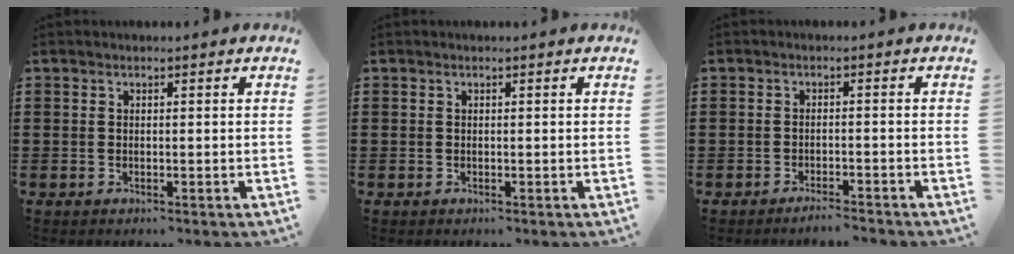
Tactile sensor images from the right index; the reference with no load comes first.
{"total": 0.0}
{"total": 2.0, "force": [-1.9, -0.1, 0.5], "torque": [-0.010, 0.001, -0.037]}